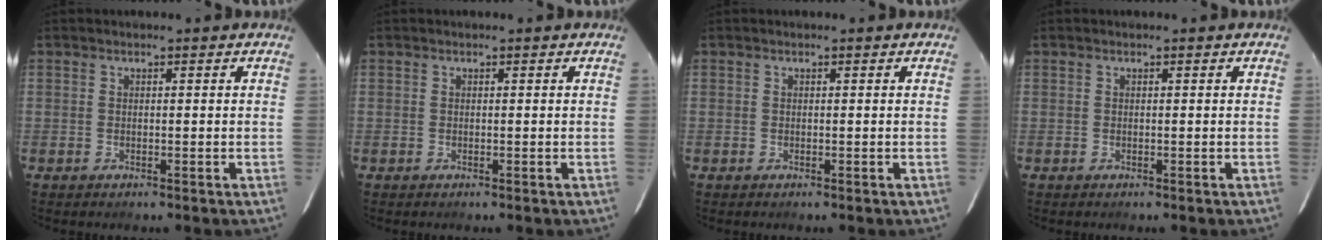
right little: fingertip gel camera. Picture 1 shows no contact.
{"total": 0.0}
{"total": 0.0}
{"total": 0.0}